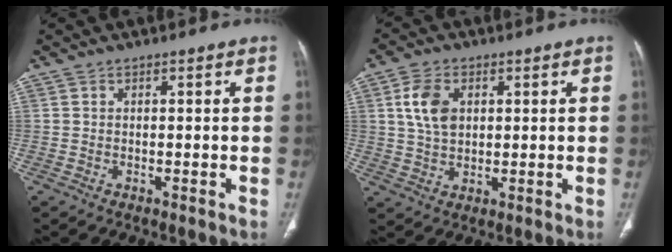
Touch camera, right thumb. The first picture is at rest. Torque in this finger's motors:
{"motor_torque": [-0.28, 0.31, -0.03, -0.05, 0.02]}